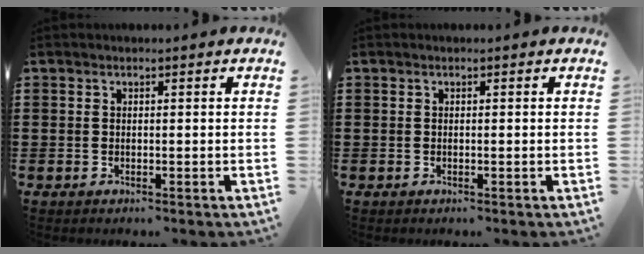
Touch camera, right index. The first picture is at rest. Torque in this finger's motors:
{"motor_torque": [-0.01, 0.18, 0.00, 0.00]}